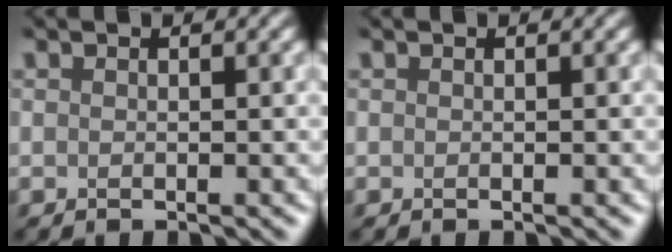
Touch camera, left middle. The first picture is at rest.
{"total": 0.0}